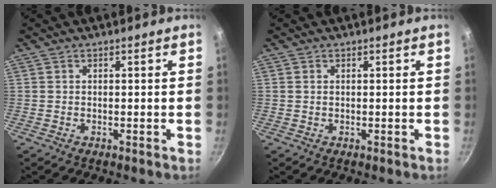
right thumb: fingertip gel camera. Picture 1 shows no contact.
{"total": 0.5, "force": [0.2, 0.3, 0.3], "torque": [-0.007, 0.001, 0.003]}